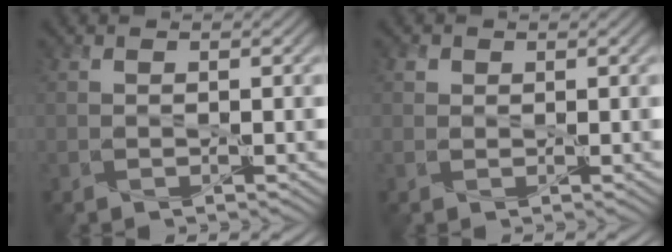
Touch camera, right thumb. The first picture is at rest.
{"total": 0.8, "force": [0.3, 0.7, 0.2], "torque": [-0.007, -0.001, 0.006]}